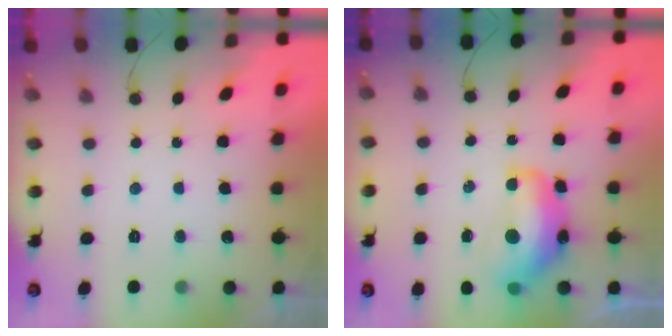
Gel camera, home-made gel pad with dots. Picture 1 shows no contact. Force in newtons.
{"total": 13.6, "press": 13.6, "slide": 1.0}